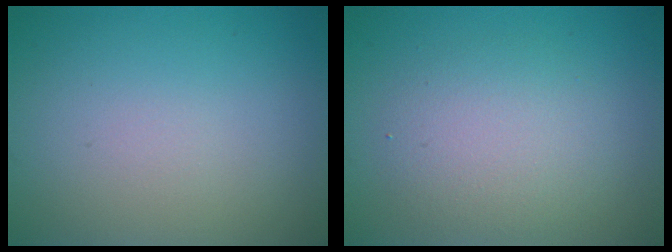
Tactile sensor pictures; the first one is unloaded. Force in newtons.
{"total": 3.8, "press": 3.8, "slide": 0.4}